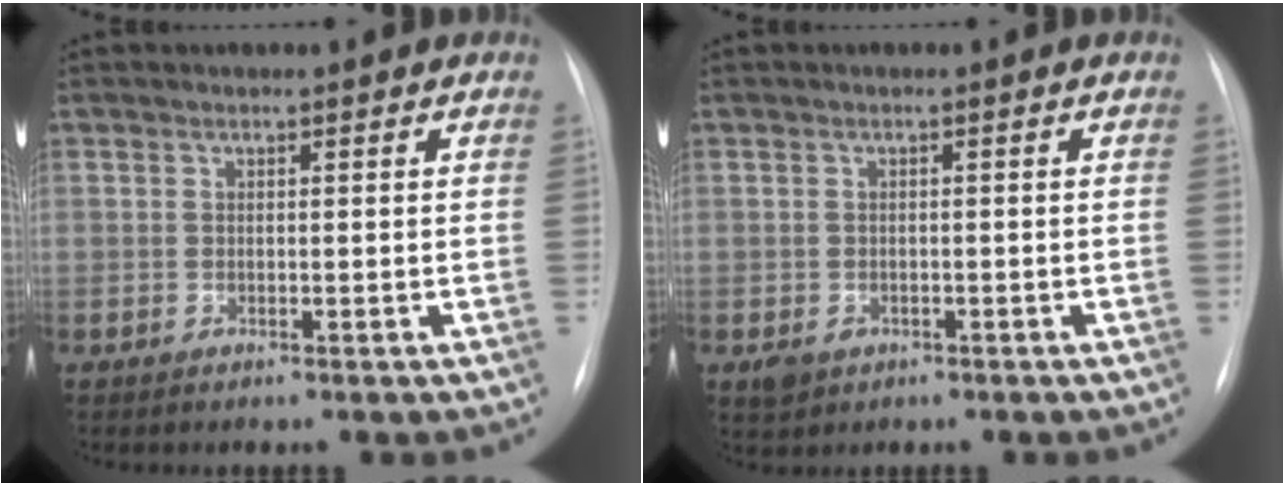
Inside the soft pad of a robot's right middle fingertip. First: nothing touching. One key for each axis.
{"total": 2.2, "fx": -1.1, "fy": 1.8, "fz": 0.8, "tx": -0.012, "ty": 0.001, "tz": -0.008}